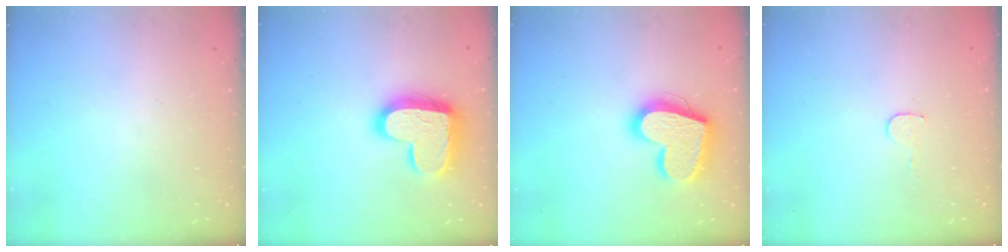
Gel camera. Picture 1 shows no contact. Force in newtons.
{"total": 17.1, "press": 17.0, "slide": 1.1}
{"total": 19.5, "press": 19.4, "slide": 1.6}
{"total": 4.1, "press": 4.1, "slide": 0.3}